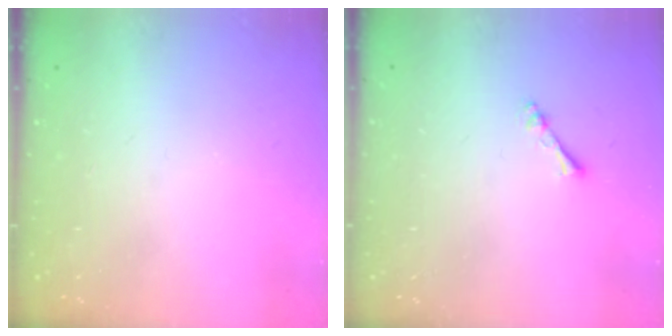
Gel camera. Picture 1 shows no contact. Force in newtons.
{"total": 1.1, "press": 1.1, "slide": 0.2}